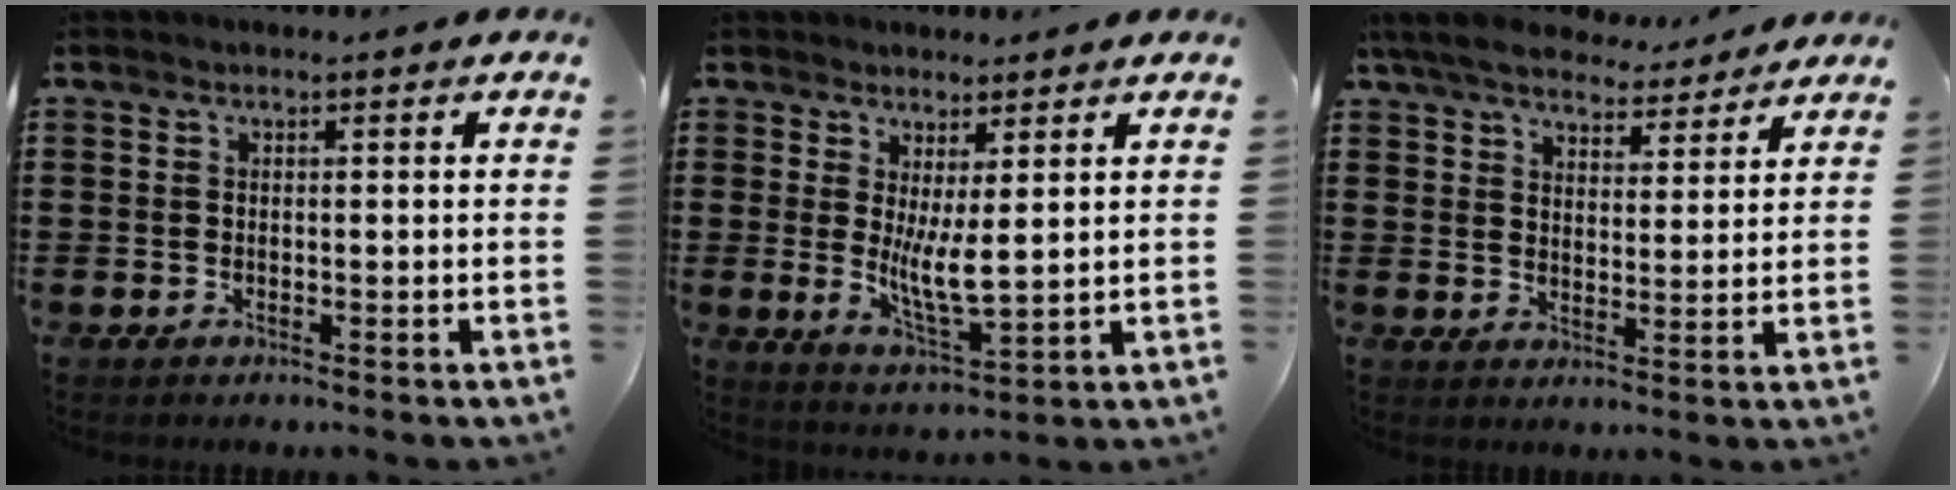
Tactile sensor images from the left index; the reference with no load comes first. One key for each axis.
{"total": 6.3, "fx": 1.7, "fy": 1.6, "fz": 5.8, "tx": -0.110, "ty": -0.018, "tz": 0.030}
{"total": 6.3, "fx": 5.9, "fy": 1.2, "fz": 2.0, "tx": -0.064, "ty": -0.023, "tz": 0.105}